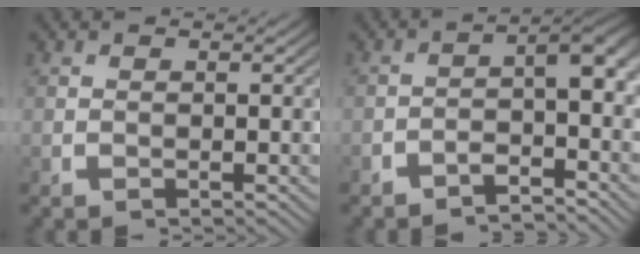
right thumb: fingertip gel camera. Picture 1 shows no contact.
{"total": 4.8, "force": [-1.8, 2.4, 3.7], "torque": [-0.036, -0.002, -0.037]}